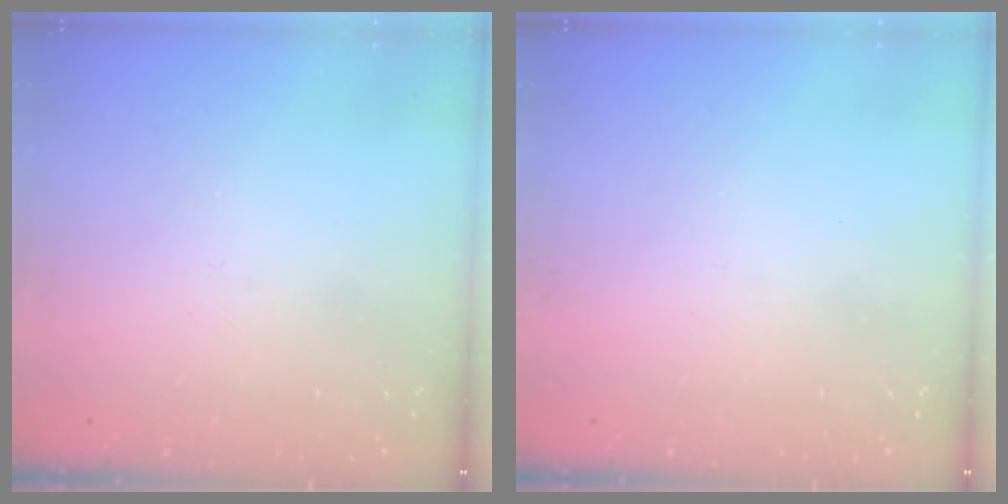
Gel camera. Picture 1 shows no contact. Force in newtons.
{"total": 0.0}